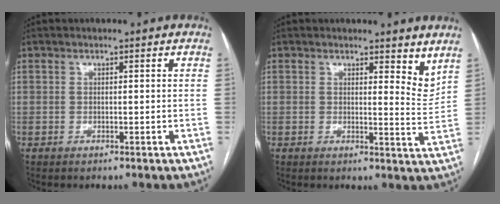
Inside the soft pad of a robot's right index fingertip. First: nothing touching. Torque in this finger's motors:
{"motor_torque": [-0.15, -0.06, -0.06, 0.00]}